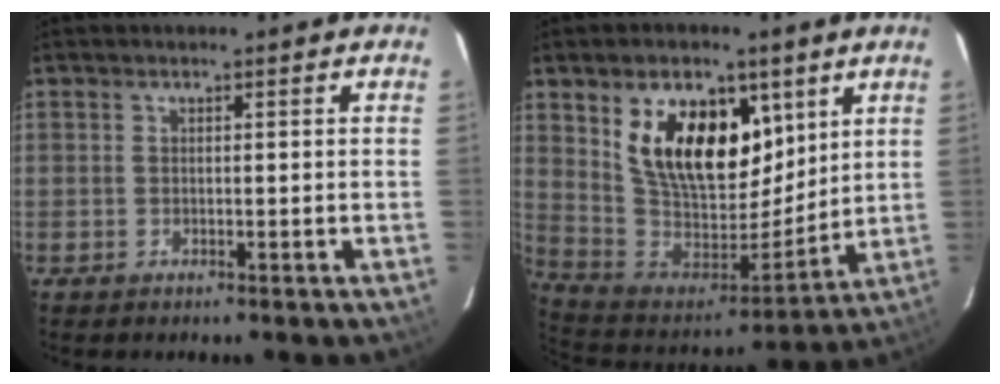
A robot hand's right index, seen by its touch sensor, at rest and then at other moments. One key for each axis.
{"total": 19.9, "fx": 8.4, "fy": 11.5, "fz": 13.8, "tx": -0.260, "ty": 0.008, "tz": 0.166}